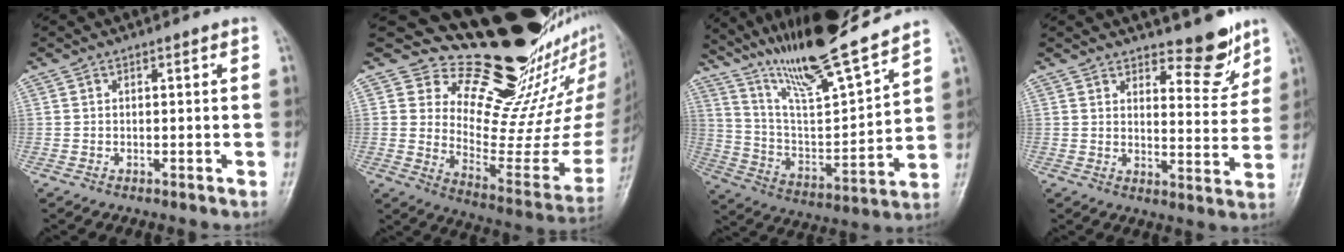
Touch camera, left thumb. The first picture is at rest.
{"total": 24.2, "force": [20.7, 8.1, 9.6], "torque": [-0.078, -0.181, 0.296]}
{"total": 20.6, "force": [17.0, 2.3, 11.5], "torque": [-0.171, -0.079, 0.306]}
{"total": 8.2, "force": [6.4, 3.0, 4.1], "torque": [-0.026, -0.052, 0.096]}